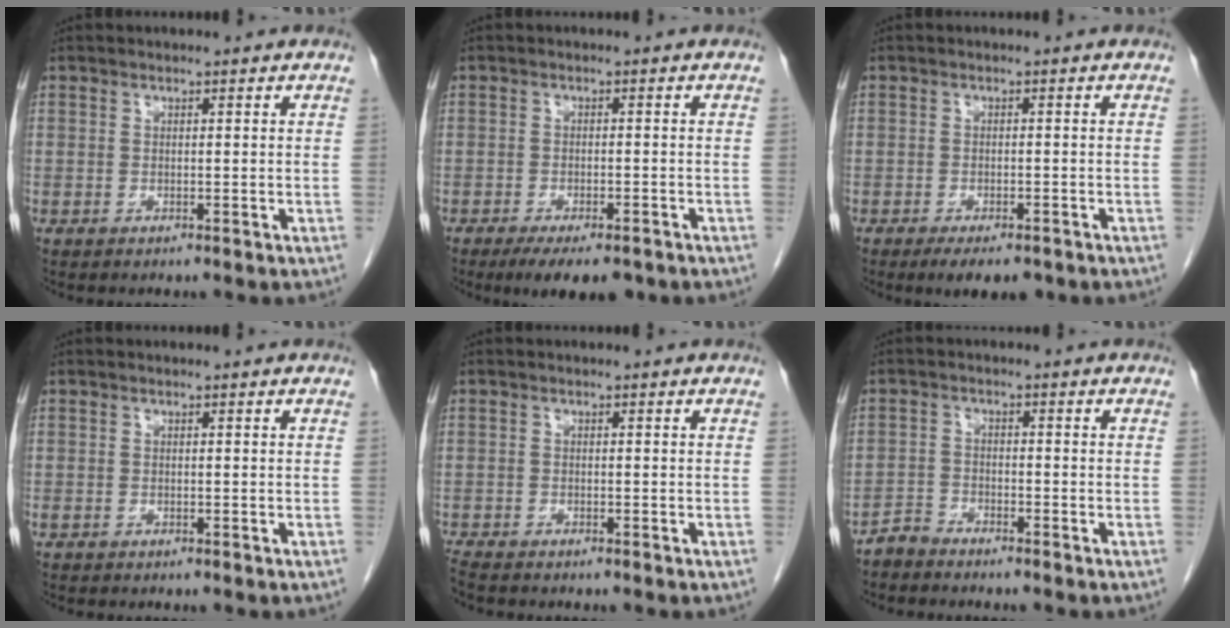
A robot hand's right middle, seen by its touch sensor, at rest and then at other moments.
{"total": 8.1, "force": [-6.0, 2.6, 4.8], "torque": [-0.061, -0.008, -0.087]}
{"total": 5.5, "force": [-4.0, 2.0, 3.2], "torque": [-0.039, -0.005, -0.057]}
{"total": 0.5, "force": [-0.4, 0.3, 0.2], "torque": [-0.011, 0.000, -0.007]}
{"total": 2.3, "force": [-2.1, 0.4, 0.7], "torque": [-0.020, -0.010, -0.039]}
{"total": 2.5, "force": [-2.4, 0.5, -0.2], "torque": [0.006, -0.004, -0.049]}